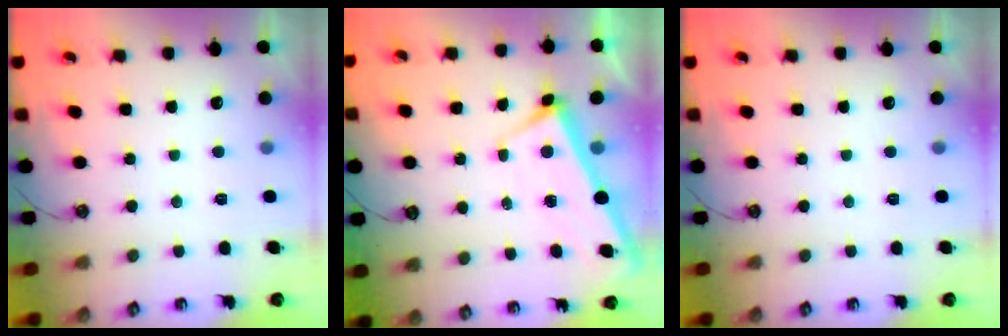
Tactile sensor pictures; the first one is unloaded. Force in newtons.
{"total": 2.9, "press": 2.9, "slide": 0.0}
{"total": 0.0}